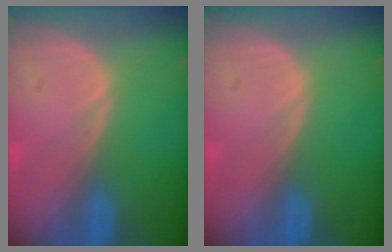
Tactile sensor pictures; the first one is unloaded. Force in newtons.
{"total": 0.0}